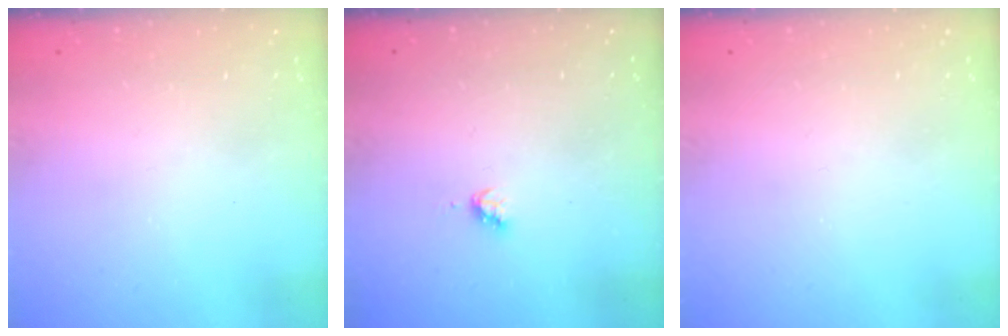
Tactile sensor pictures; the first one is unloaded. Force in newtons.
{"total": 2.8, "press": 2.8, "slide": 0.3}
{"total": 0.0}